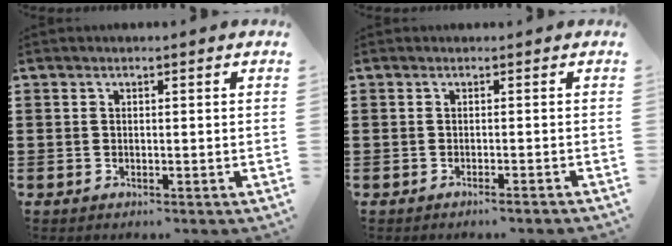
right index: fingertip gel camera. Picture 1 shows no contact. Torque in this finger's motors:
{"motor_torque": [0.46, 0.33, -0.04, 0.00]}